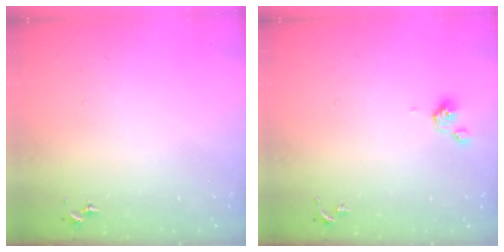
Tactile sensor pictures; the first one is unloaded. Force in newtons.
{"total": 5.1, "press": 4.9, "slide": 1.4}